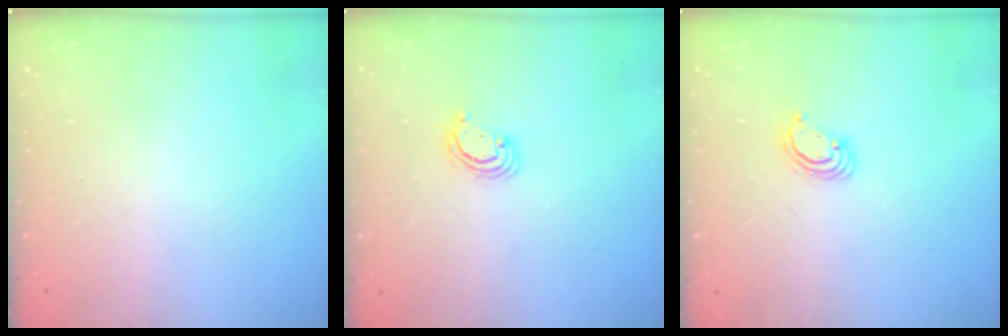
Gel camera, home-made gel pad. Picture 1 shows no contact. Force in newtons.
{"total": 3.2, "press": 3.1, "slide": 0.3}
{"total": 3.8, "press": 3.8, "slide": 0.4}